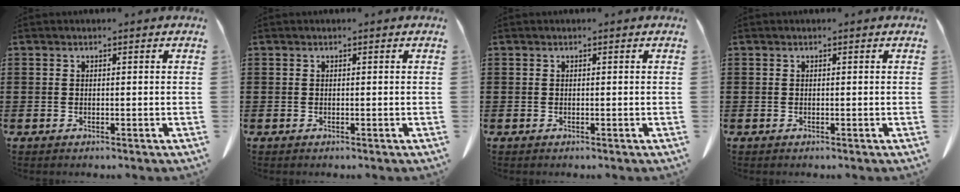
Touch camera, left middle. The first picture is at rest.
{"total": 0.0}
{"total": 0.0}
{"total": 0.0}